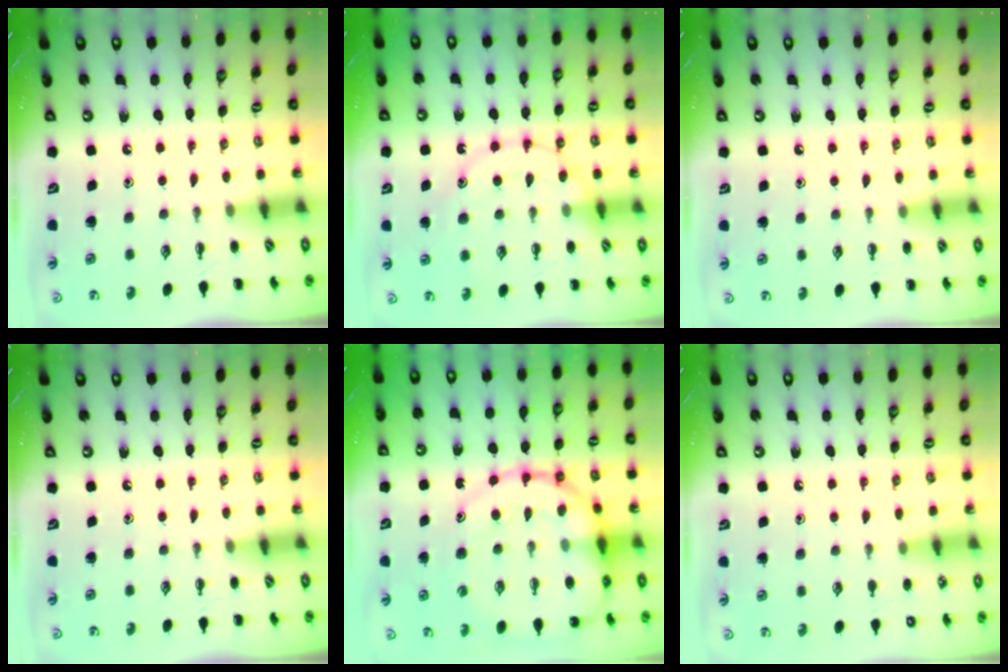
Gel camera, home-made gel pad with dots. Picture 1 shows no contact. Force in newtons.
{"total": 13.8, "press": 13.7, "slide": 1.8}
{"total": 7.4, "press": 6.9, "slide": 2.6}
{"total": 0.0}
{"total": 23.2, "press": 23.0, "slide": 3.4}
{"total": 7.9, "press": 7.6, "slide": 2.3}